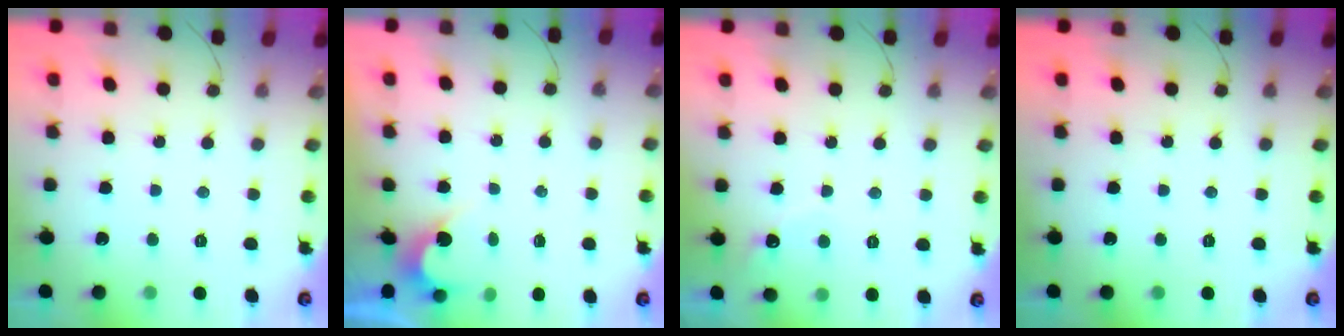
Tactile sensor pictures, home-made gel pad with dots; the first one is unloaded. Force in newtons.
{"total": 2.7, "press": 2.7, "slide": 0.1}
{"total": 3.1, "press": 3.1, "slide": 0.1}
{"total": 0.0}